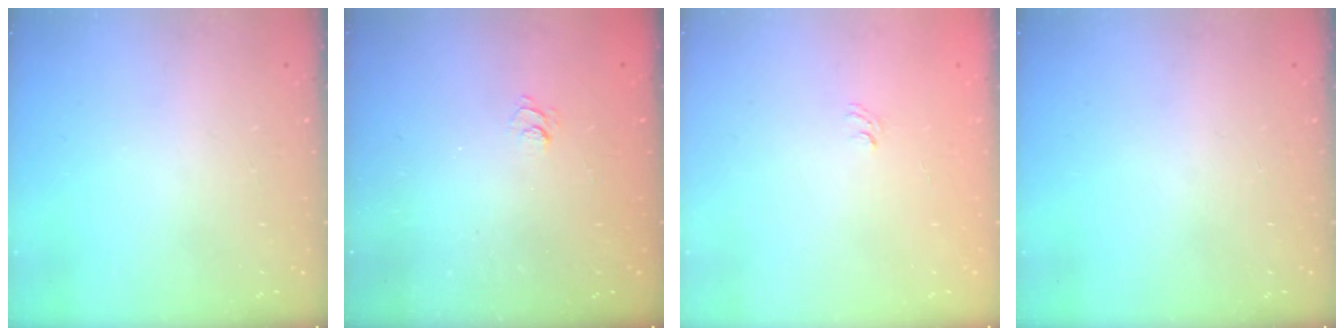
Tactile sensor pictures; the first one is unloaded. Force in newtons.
{"total": 2.8, "press": 2.5, "slide": 1.3}
{"total": 1.6, "press": 1.2, "slide": 1.0}
{"total": 0.0}